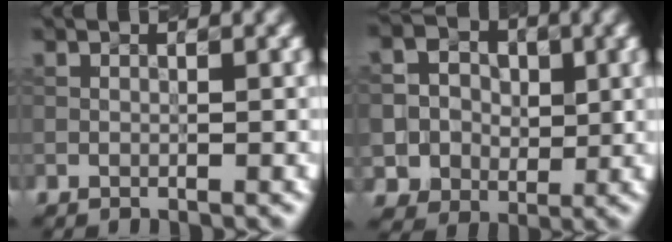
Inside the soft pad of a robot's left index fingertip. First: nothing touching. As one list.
[{"total": 5.1, "force": [0.2, 5.0, 1.0], "torque": [-0.025, 0.015, -0.005]}]